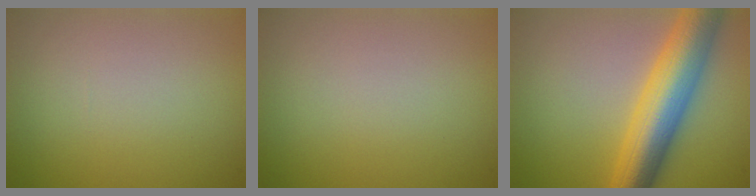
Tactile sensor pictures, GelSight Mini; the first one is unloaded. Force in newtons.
{"total": 0.0}
{"total": 8.8, "press": 8.8, "slide": 0.0}